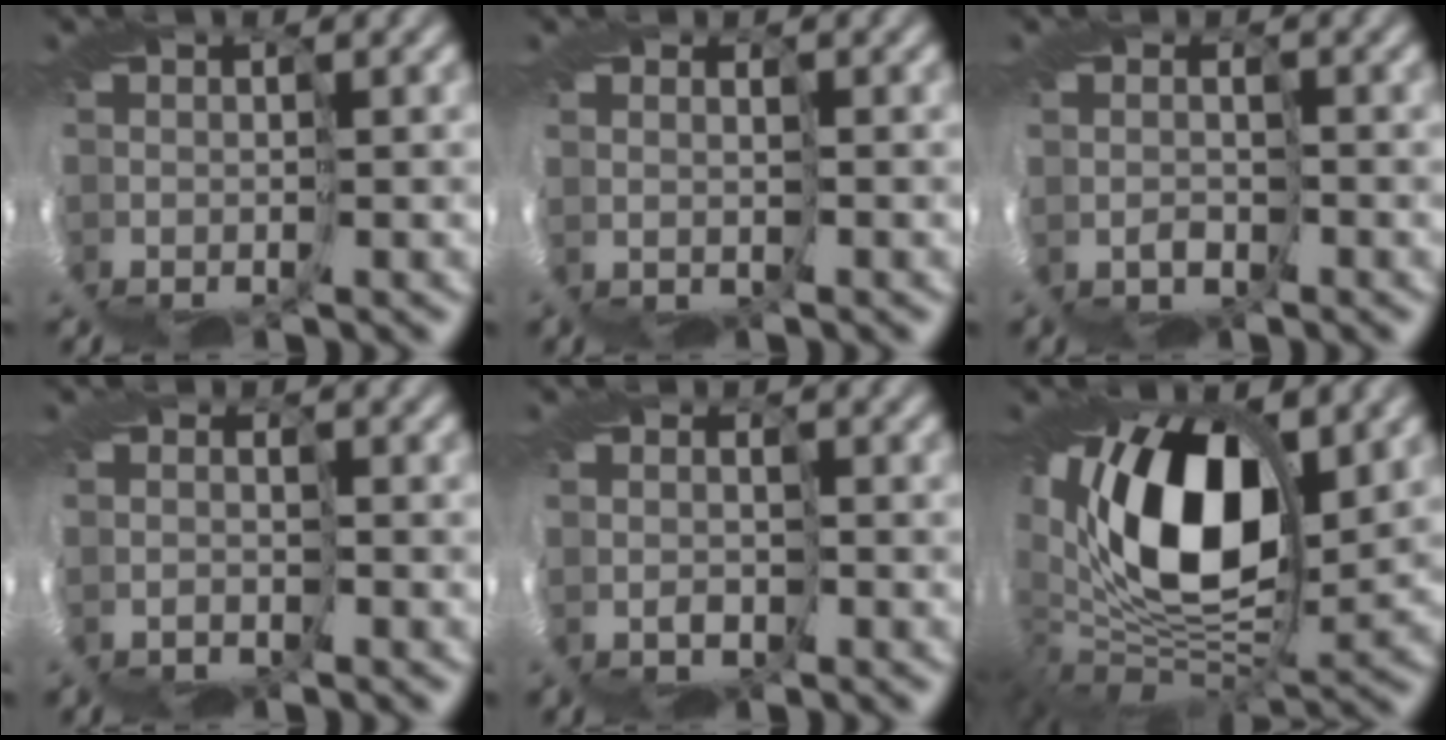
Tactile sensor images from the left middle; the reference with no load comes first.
{"total": 1.6, "force": [1.5, 0.0, -0.6], "torque": [0.005, -0.008, 0.033]}
{"total": 2.0, "force": [1.4, -0.5, -1.3], "torque": [0.032, 0.003, 0.016]}
{"total": 1.5, "force": [1.1, -0.2, -0.9], "torque": [0.024, -0.003, 0.021]}
{"total": 2.0, "force": [1.8, -0.1, -1.0], "torque": [0.015, -0.001, 0.031]}
{"total": 12.0, "force": [5.3, 5.7, 9.1], "torque": [-0.172, -0.003, 0.087]}